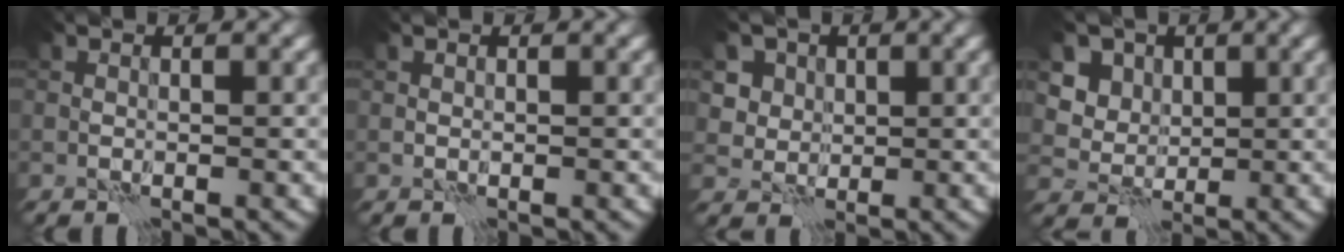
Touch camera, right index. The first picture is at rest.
{"total": 0.0}
{"total": 5.0, "force": [2.1, 4.1, 1.8], "torque": [-0.045, -0.002, 0.027]}
{"total": 4.6, "force": [1.8, 3.8, 1.8], "torque": [-0.051, -0.009, 0.027]}